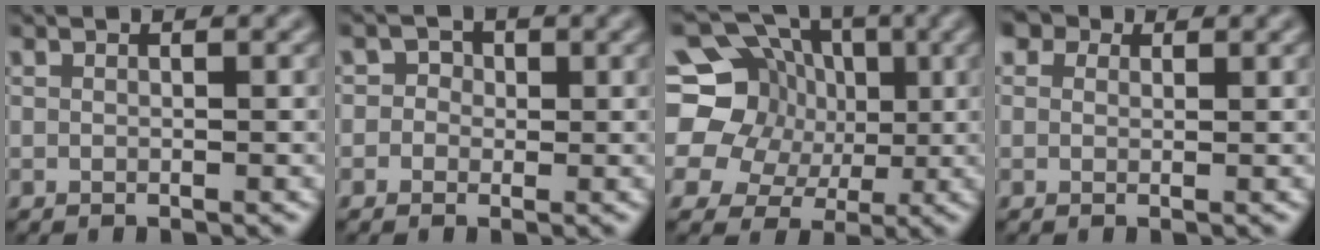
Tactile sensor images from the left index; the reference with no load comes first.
{"total": 1.9, "force": [0.2, 1.8, 0.5], "torque": [0.010, 0.001, -0.018]}
{"total": 17.2, "force": [2.3, 15.6, 6.8], "torque": [-0.173, 0.023, 0.010]}
{"total": 3.0, "force": [1.9, 1.9, 1.3], "torque": [-0.026, 0.007, 0.009]}